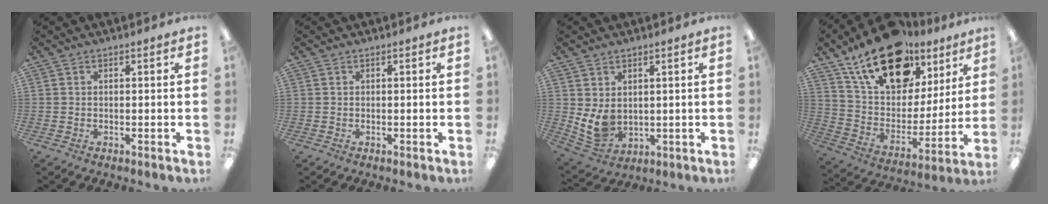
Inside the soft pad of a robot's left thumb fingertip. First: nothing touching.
{"total": 0.0}
{"total": 6.6, "force": [1.9, 4.9, 4.0], "torque": [-0.081, -0.013, 0.038]}
{"total": 21.9, "force": [14.8, 11.7, 11.2], "torque": [-0.189, -0.080, 0.266]}